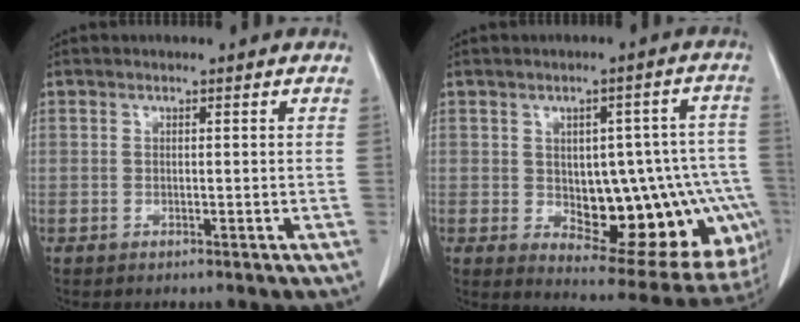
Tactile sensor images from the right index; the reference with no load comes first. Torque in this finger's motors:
{"motor_torque": [0.80, -0.40, 0.28, 0.04]}